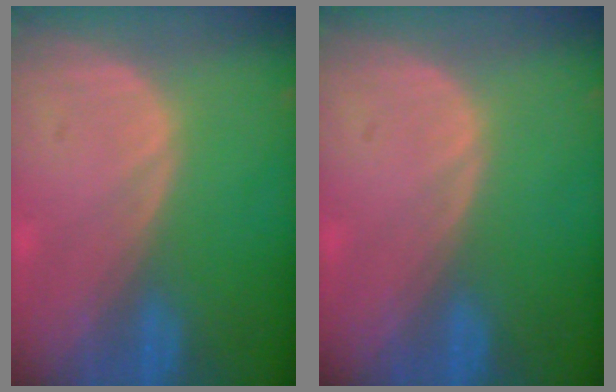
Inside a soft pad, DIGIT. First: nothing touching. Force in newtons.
{"total": 0.0}